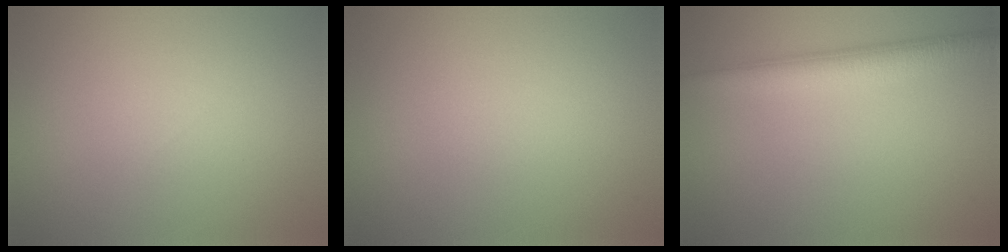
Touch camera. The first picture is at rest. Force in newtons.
{"total": 0.0}
{"total": 4.3, "press": 4.3, "slide": 0.3}